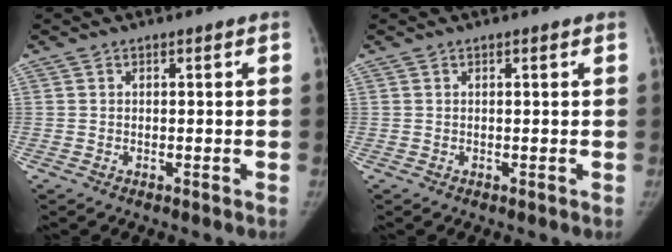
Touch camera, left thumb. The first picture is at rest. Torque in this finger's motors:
{"motor_torque": [-0.23, -0.06, 0.01, -0.15, 0.00]}